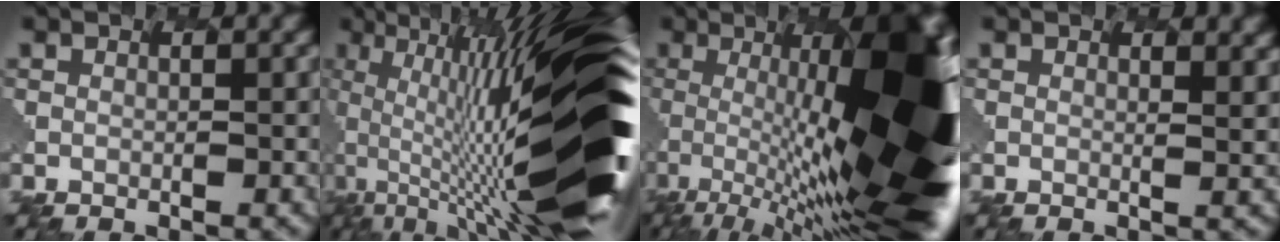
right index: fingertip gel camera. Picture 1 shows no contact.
{"total": 13.8, "force": [-0.2, 2.5, 13.5], "torque": [-0.212, 0.038, -0.019]}
{"total": 14.6, "force": [0.1, 2.5, 14.4], "torque": [-0.207, 0.039, -0.020]}
{"total": 1.5, "force": [1.1, -0.6, -0.7], "torque": [0.012, 0.016, -0.008]}